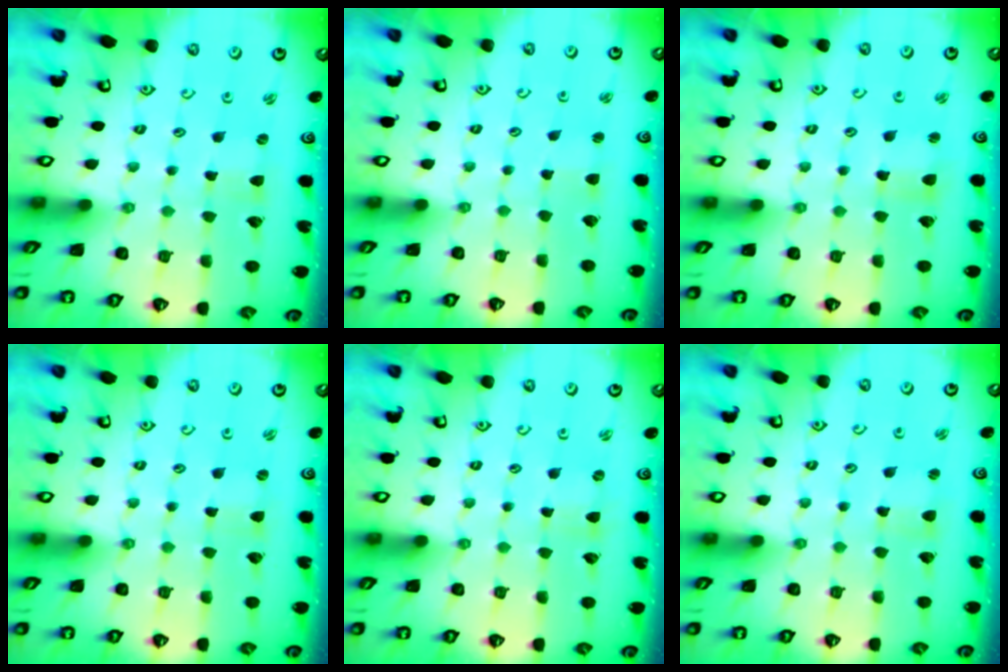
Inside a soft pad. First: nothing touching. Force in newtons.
{"total": 2.1, "press": 2.1, "slide": 0.2}
{"total": 2.9, "press": 2.9, "slide": 0.3}
{"total": 0.0}
{"total": 0.0}
{"total": 1.0, "press": 1.0, "slide": 0.3}